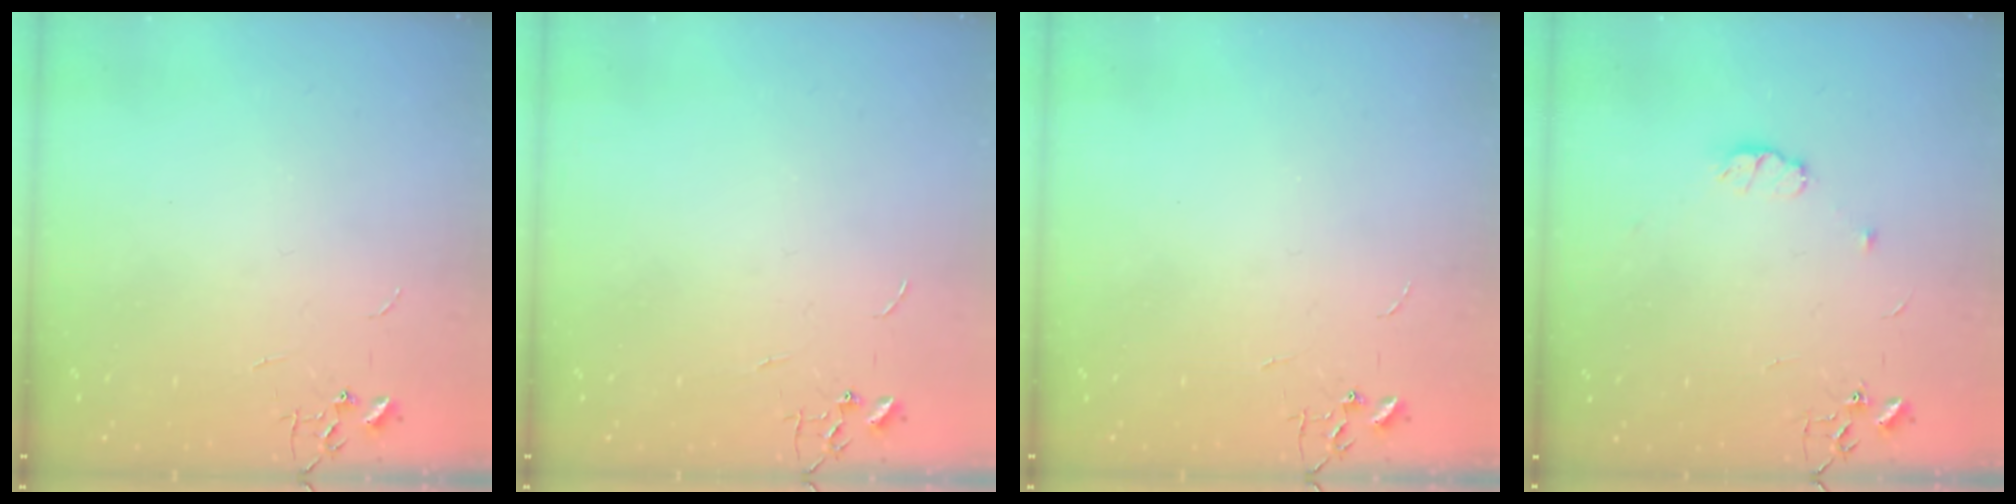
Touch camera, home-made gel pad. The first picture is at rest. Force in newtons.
{"total": 0.0}
{"total": 0.0}
{"total": 5.3, "press": 5.1, "slide": 1.3}